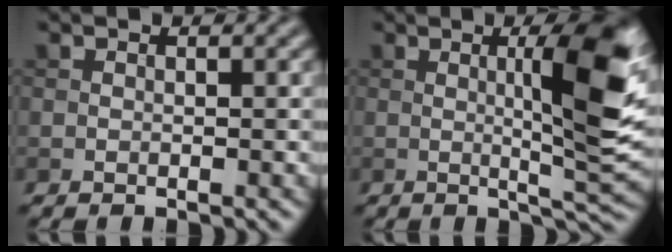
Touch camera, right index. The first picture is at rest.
{"total": 8.8, "force": [1.2, 1.5, 8.6], "torque": [-0.119, 0.002, 0.024]}